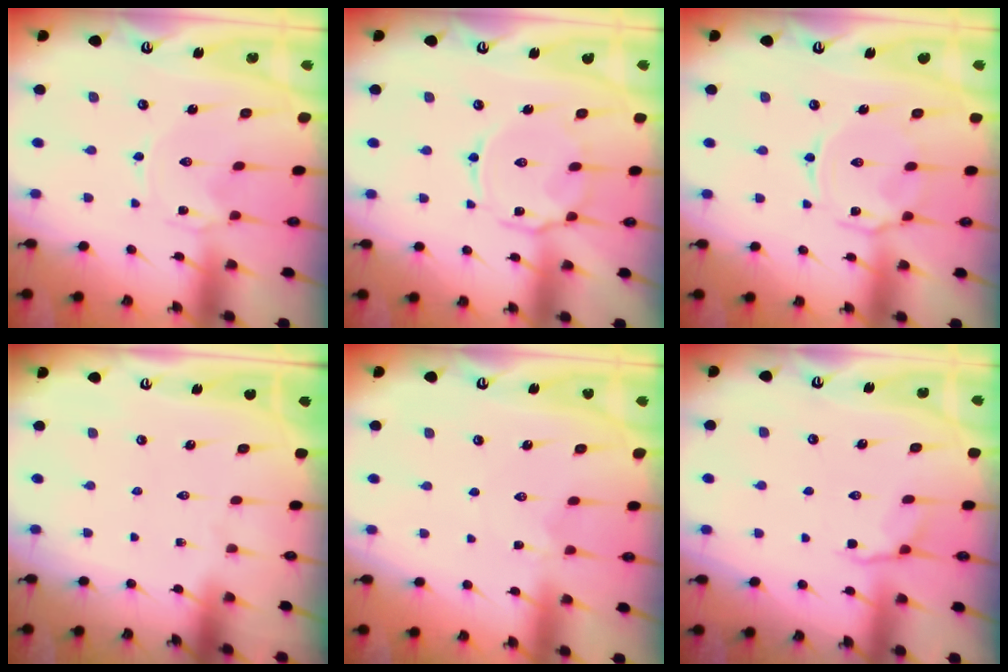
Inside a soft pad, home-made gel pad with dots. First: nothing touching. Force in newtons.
{"total": 8.3, "press": 8.3, "slide": 0.4}
{"total": 5.8, "press": 5.8, "slide": 0.2}
{"total": 0.0}
{"total": 1.9, "press": 1.9, "slide": 0.2}
{"total": 3.5, "press": 3.0, "slide": 1.8}